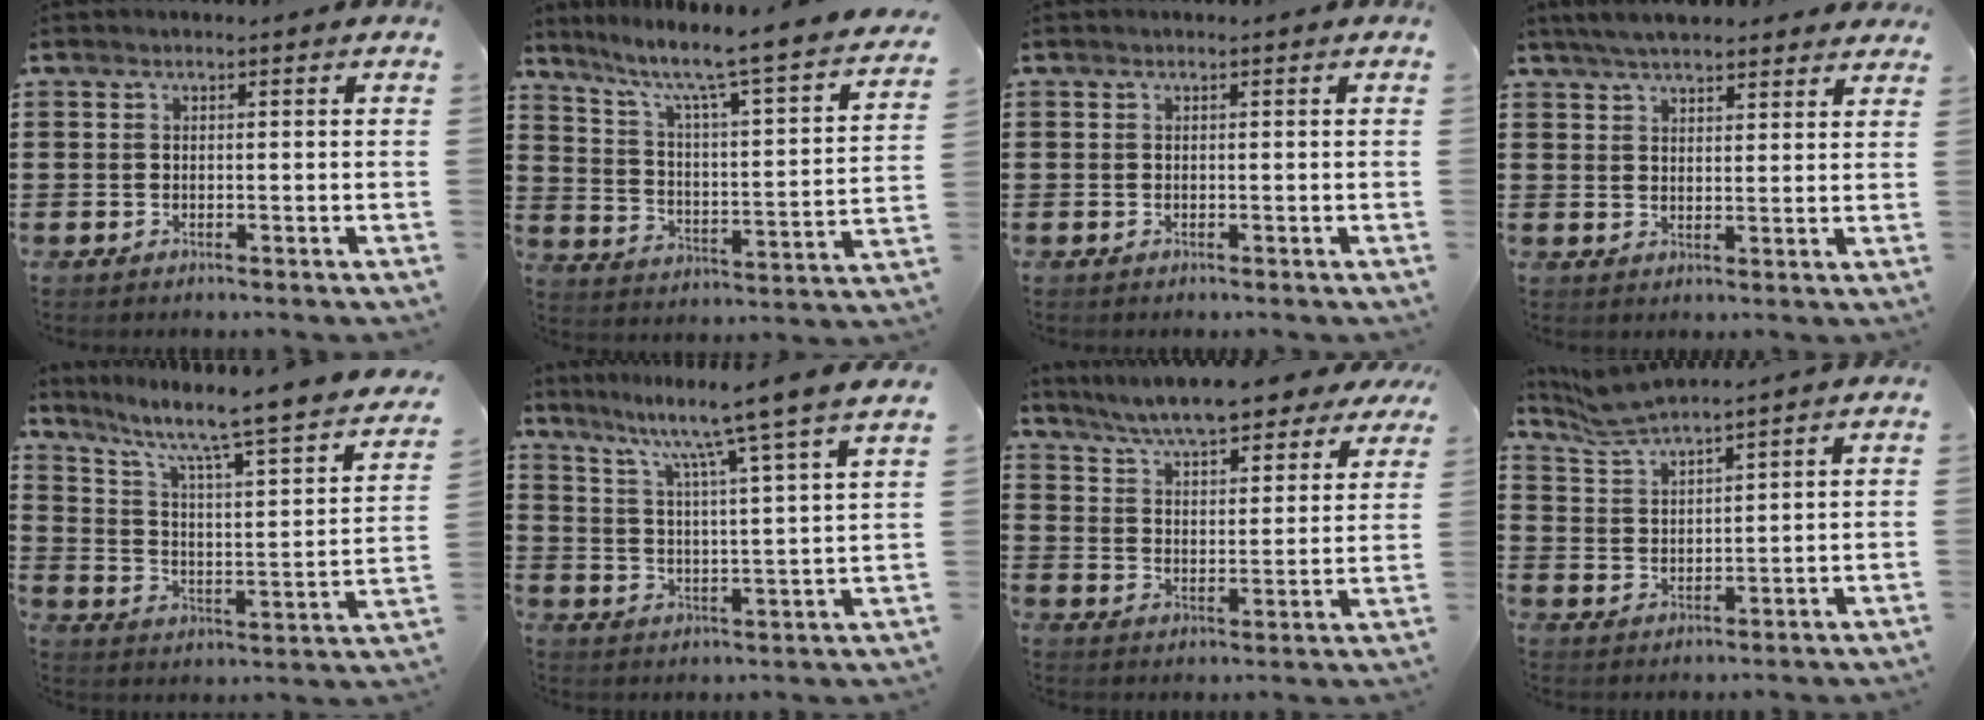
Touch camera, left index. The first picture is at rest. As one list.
[{"total": 6.4, "force": [5.2, -0.3, 3.8], "torque": [-0.099, -0.054, 0.073]}, {"total": 0.0}, {"total": 5.0, "force": [4.5, 1.4, 1.6], "torque": [-0.044, -0.003, 0.085]}, {"total": 6.9, "force": [5.5, -0.2, 4.1], "torque": [-0.105, -0.057, 0.079]}, {"total": 8.6, "force": [7.2, -2.1, 4.1], "torque": [-0.100, -0.063, 0.108]}, {"total": 8.4, "force": [7.8, 0.3, 3.3], "torque": [-0.096, -0.034, 0.139]}, {"total": 4.6, "force": [4.3, 0.1, 1.4], "torque": [-0.043, -0.018, 0.078]}]